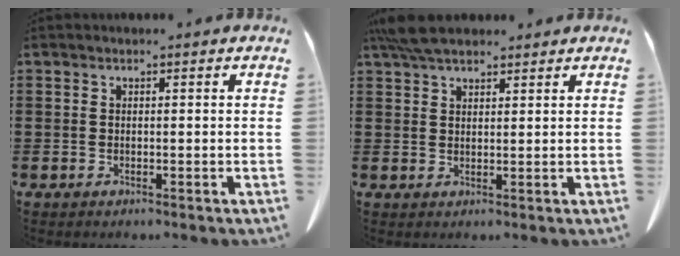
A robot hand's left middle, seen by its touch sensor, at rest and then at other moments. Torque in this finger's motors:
{"motor_torque": [1.02, 0.27, 0.43, 0.08]}